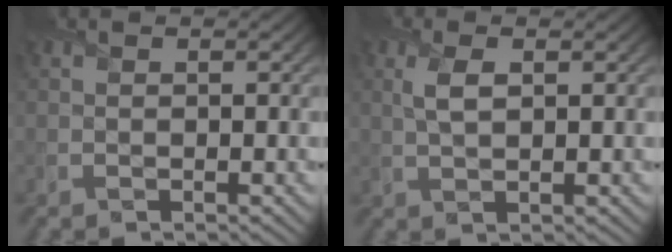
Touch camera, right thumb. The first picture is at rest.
{"total": 2.7, "force": [0.9, 1.2, 2.3], "torque": [-0.056, 0.001, 0.020]}